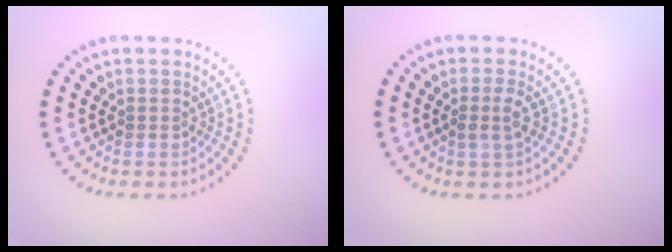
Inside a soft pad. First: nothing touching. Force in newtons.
{"total": 1.3, "press": 1.2, "slide": 0.6}